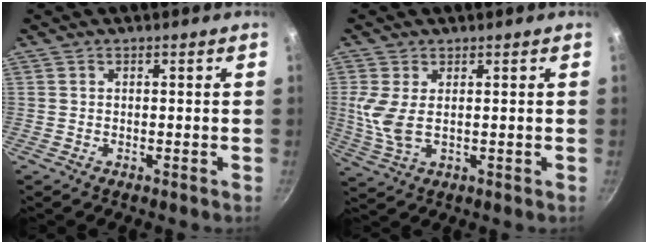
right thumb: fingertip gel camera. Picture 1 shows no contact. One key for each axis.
{"total": 6.0, "fx": 1.0, "fy": 2.8, "fz": 5.2, "tx": -0.117, "ty": -0.006, "tz": 0.027}